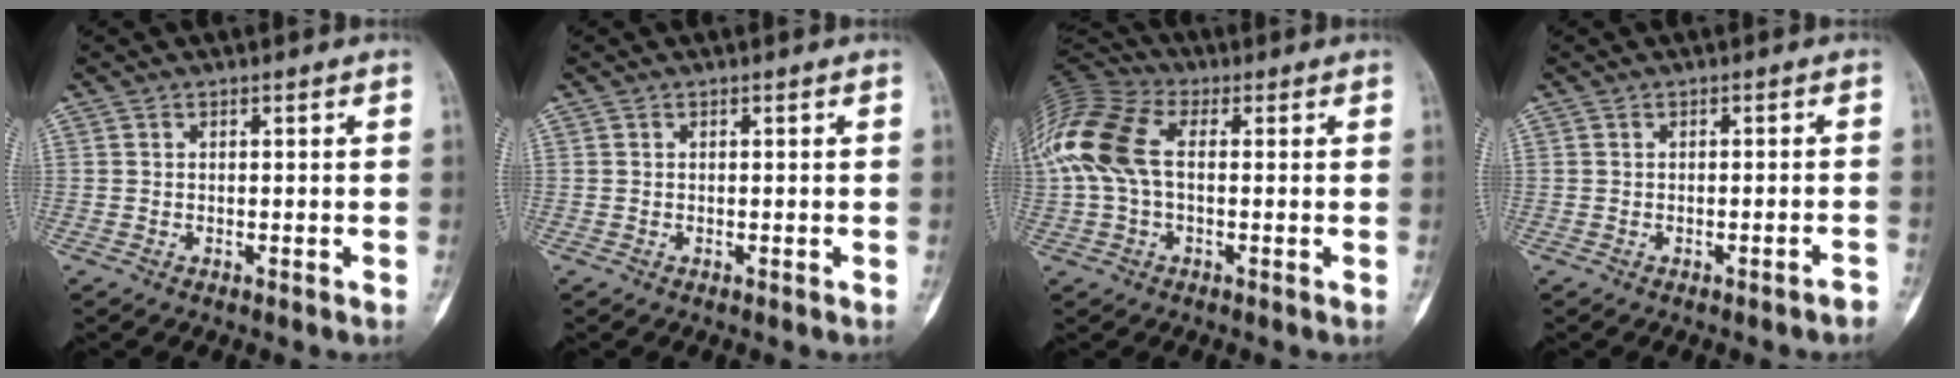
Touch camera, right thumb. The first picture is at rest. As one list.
[{"total": 0.0}, {"total": 16.3, "force": [1.3, 9.8, 12.9], "torque": [-0.310, 0.031, 0.019]}, {"total": 1.7, "force": [-1.4, -0.1, 0.9], "torque": [-0.017, 0.008, -0.014]}]